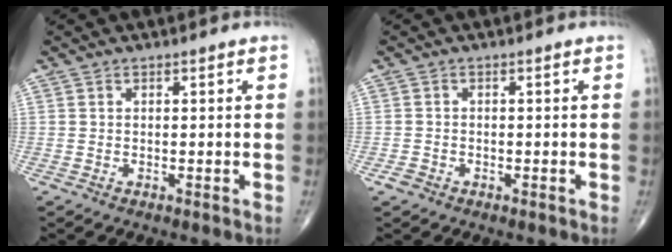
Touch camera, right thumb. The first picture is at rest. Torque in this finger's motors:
{"motor_torque": [0.11, 0.04, -0.16, -0.27, -0.01]}